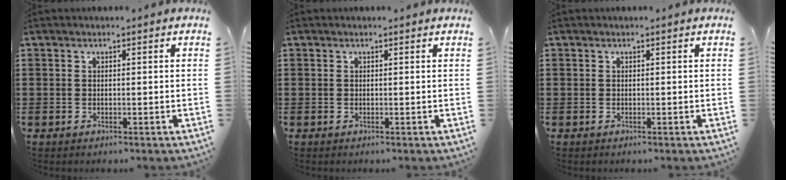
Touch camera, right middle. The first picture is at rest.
{"total": 0.0}
{"total": 0.8, "force": [-0.8, -0.2, 0.1], "torque": [0.000, 0.000, -0.016]}